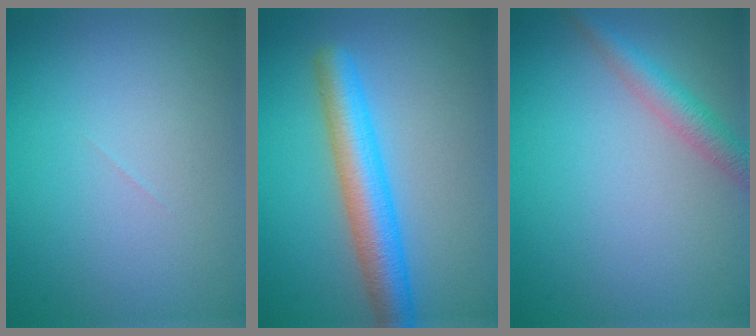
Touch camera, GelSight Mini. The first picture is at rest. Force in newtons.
{"total": 5.3, "press": 5.3, "slide": 0.1}
{"total": 2.7, "press": 2.7, "slide": 0.1}